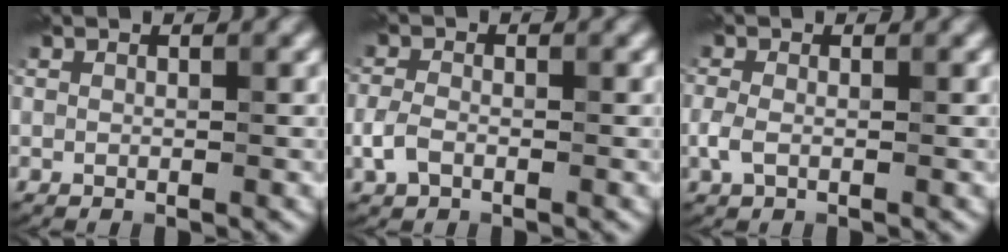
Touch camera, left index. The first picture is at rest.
{"total": 2.0, "force": [-0.8, 1.3, 1.3], "torque": [-0.028, 0.003, -0.022]}
{"total": 1.7, "force": [-0.4, 1.0, 1.3], "torque": [-0.032, 0.002, -0.013]}